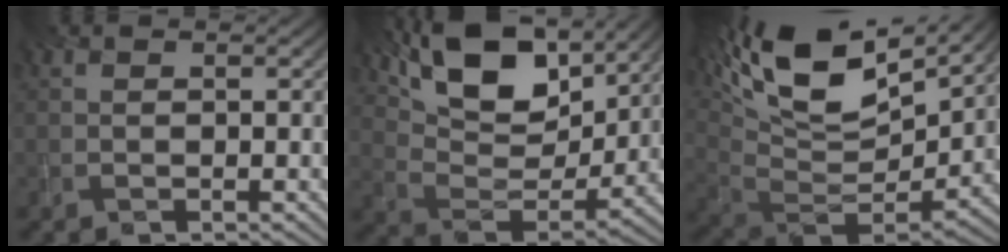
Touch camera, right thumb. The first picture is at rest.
{"total": 13.4, "force": [8.8, 6.0, 8.2], "torque": [-0.160, -0.004, 0.152]}
{"total": 17.0, "force": [9.7, 7.5, 11.7], "torque": [-0.251, 0.029, 0.164]}